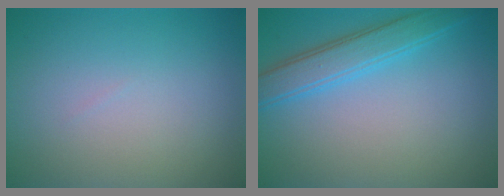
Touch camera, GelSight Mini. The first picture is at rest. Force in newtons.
{"total": 3.5, "press": 3.5, "slide": 0.2}